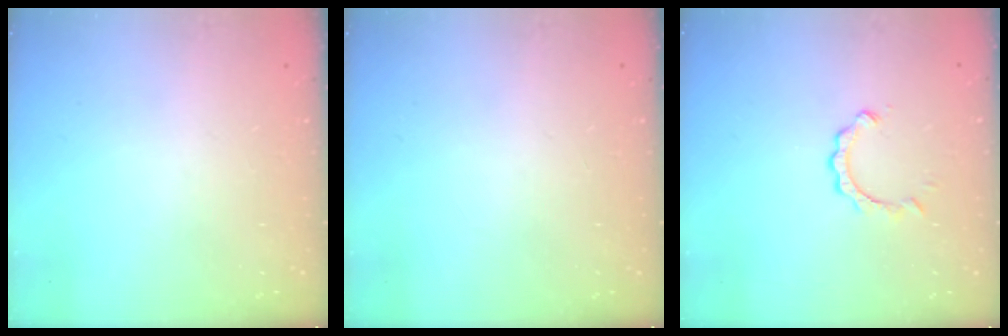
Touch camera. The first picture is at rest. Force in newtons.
{"total": 0.0}
{"total": 2.7, "press": 2.7, "slide": 0.3}